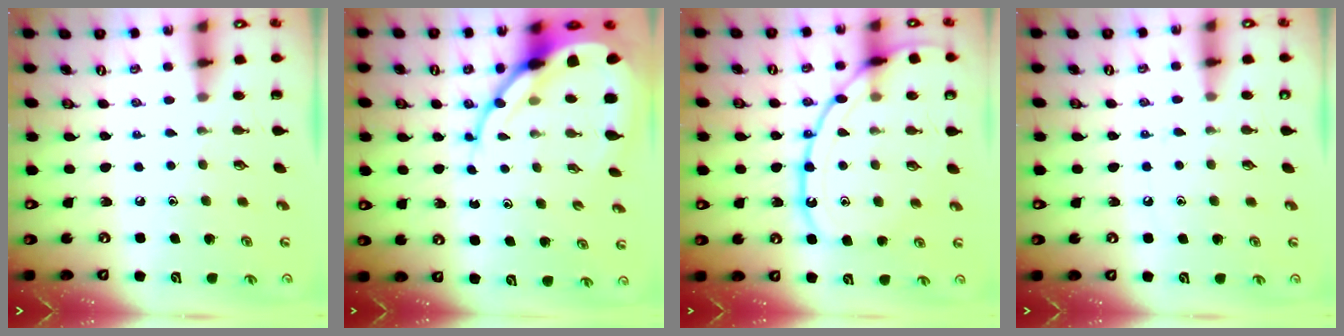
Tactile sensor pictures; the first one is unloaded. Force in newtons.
{"total": 12.5, "press": 12.4, "slide": 1.4}
{"total": 15.8, "press": 15.7, "slide": 1.5}
{"total": 6.7, "press": 6.7, "slide": 0.9}